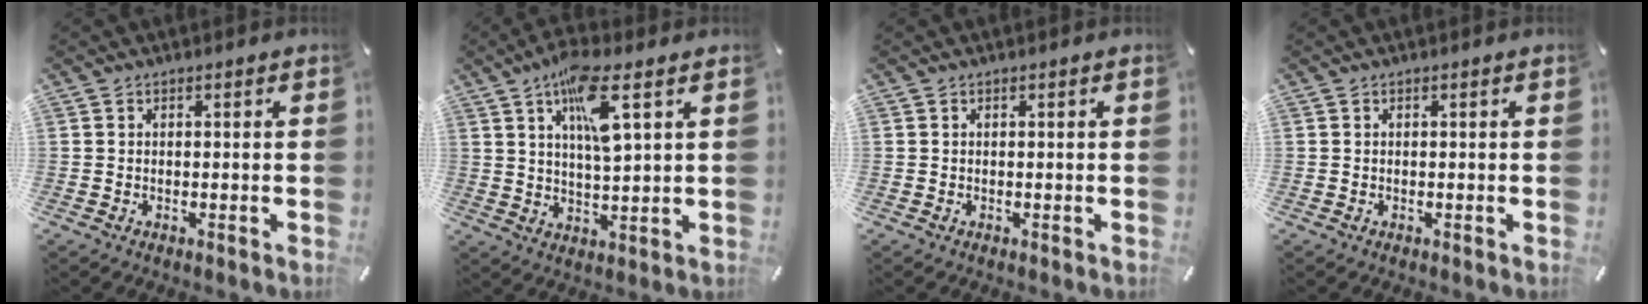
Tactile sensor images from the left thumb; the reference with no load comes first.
{"total": 11.3, "force": [5.4, 2.9, 9.5], "torque": [-0.168, -0.010, 0.090]}
{"total": 0.0}
{"total": 0.0}